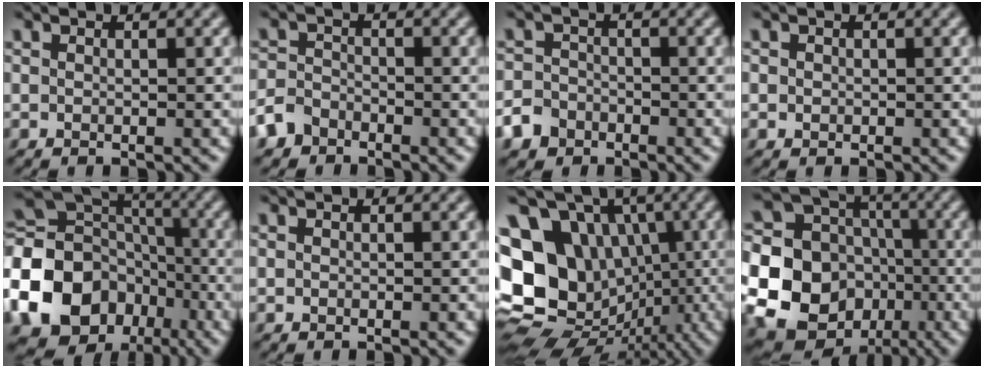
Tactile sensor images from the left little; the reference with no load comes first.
{"total": 3.4, "force": [-2.6, 2.1, 0.6], "torque": [-0.003, -0.006, -0.055]}
{"total": 5.3, "force": [-3.5, 3.9, 0.9], "torque": [-0.014, -0.015, -0.074]}
{"total": 0.7, "force": [-0.1, 0.7, 0.2], "torque": [0.002, -0.001, -0.002]}
{"total": 18.1, "force": [-6.4, 14.6, 8.5], "torque": [-0.211, 0.002, -0.131]}
{"total": 0.0}
{"total": 18.4, "force": [-0.4, 15.4, 10.2], "torque": [-0.193, 0.008, -0.018]}
{"total": 24.4, "force": [-6.7, 22.1, 7.8], "torque": [-0.200, -0.029, -0.145]}